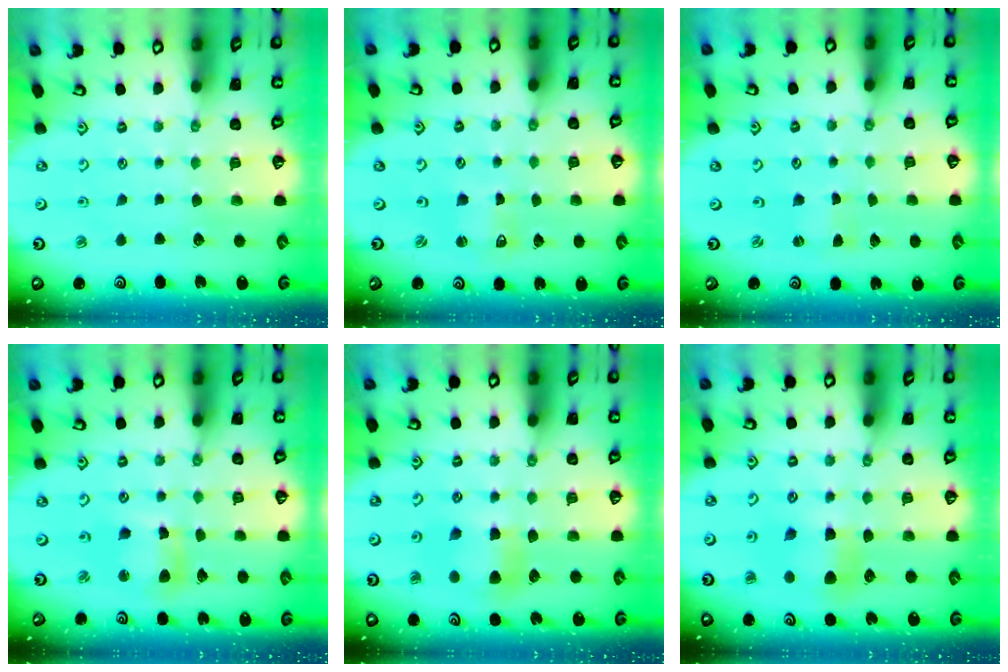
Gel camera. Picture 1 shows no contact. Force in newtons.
{"total": 1.0, "press": 1.0, "slide": 0.2}
{"total": 0.0}
{"total": 8.4, "press": 8.3, "slide": 1.3}
{"total": 5.4, "press": 5.3, "slide": 0.5}
{"total": 6.4, "press": 6.4, "slide": 0.5}